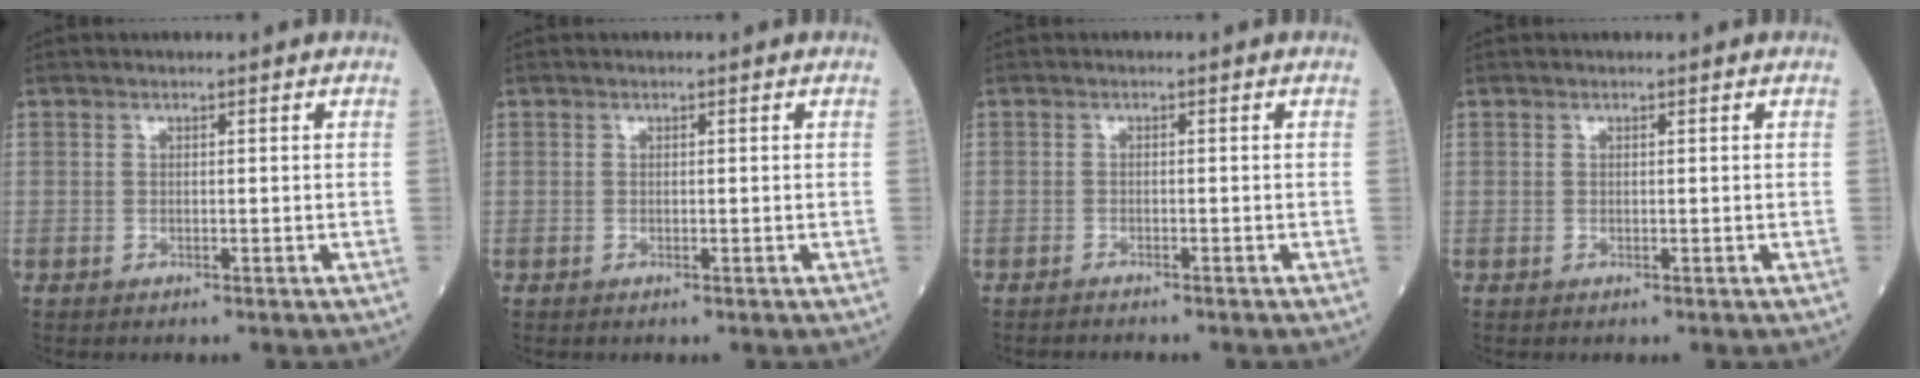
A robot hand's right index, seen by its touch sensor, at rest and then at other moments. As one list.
[{"total": 0.0}, {"total": 1.1, "force": [-1.1, 0.0, 0.1], "torque": [-0.006, -0.003, -0.013]}, {"total": 0.0}]